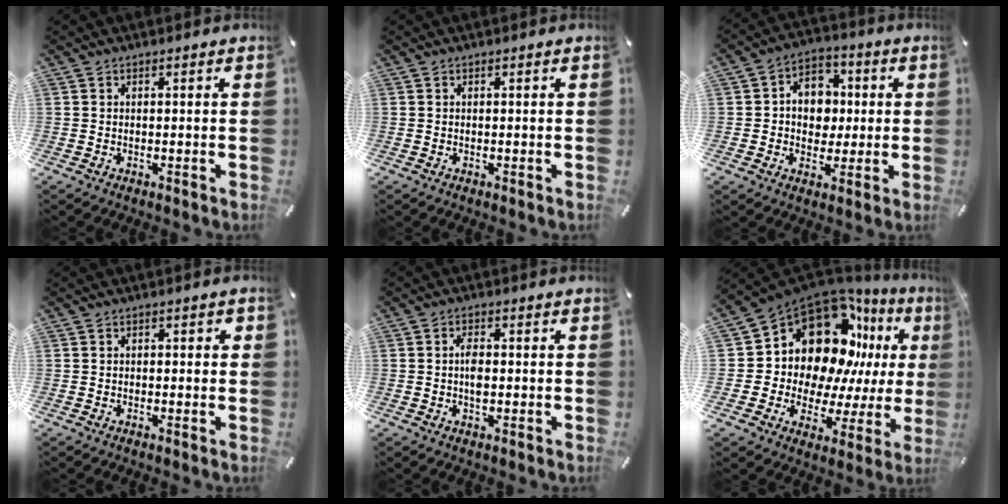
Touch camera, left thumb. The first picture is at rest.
{"total": 0.0}
{"total": 9.2, "force": [0.0, 8.0, 4.5], "torque": [-0.065, 0.013, 0.003]}
{"total": 1.1, "force": [-0.4, 0.7, 0.7], "torque": [-0.013, 0.005, -0.010]}
{"total": 3.2, "force": [-0.2, 1.6, 2.7], "torque": [-0.059, 0.000, -0.007]}
{"total": 18.0, "force": [8.8, 12.4, 9.6], "torque": [-0.160, -0.092, 0.161]}